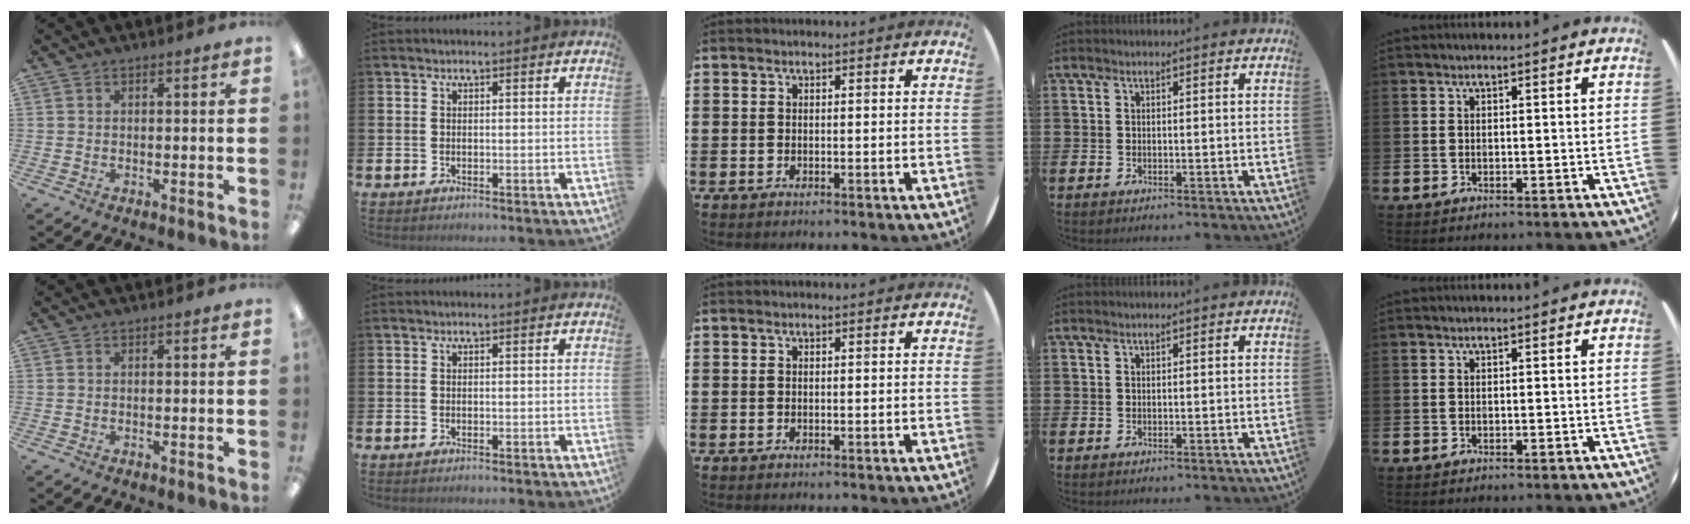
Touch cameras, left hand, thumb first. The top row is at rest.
{}